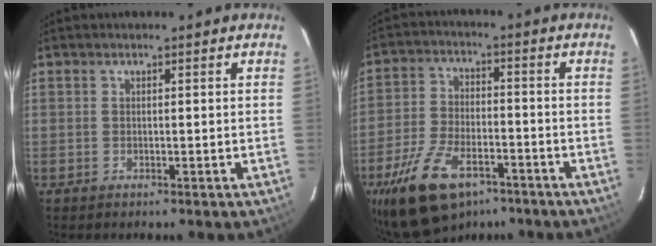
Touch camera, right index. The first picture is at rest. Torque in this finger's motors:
{"motor_torque": [0.63, -0.63, 0.72, 0.18]}